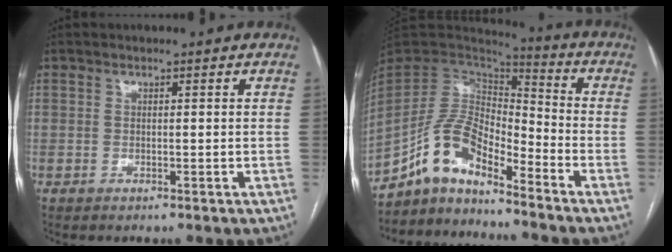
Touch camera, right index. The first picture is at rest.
{"total": 11.2, "force": [-8.6, 3.4, 6.3], "torque": [-0.129, 0.031, -0.162]}